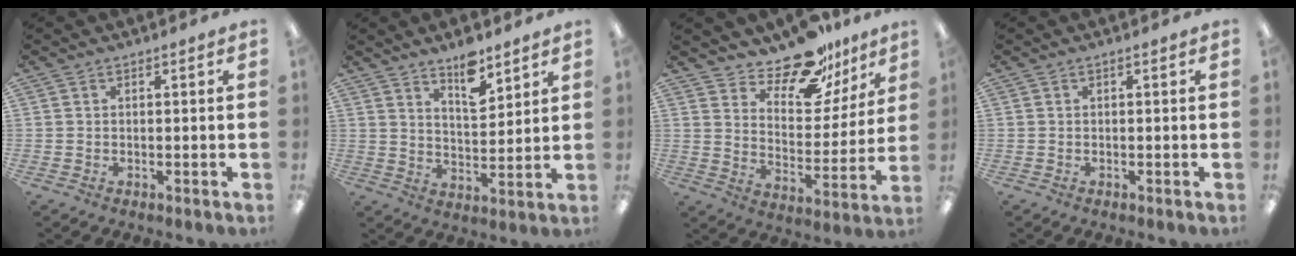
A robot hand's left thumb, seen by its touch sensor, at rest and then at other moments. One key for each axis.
{"total": 9.0, "fx": 7.0, "fy": 3.6, "fz": 4.4, "tx": -0.058, "ty": -0.044, "tz": 0.120}
{"total": 16.0, "fx": 13.6, "fy": 6.2, "fz": 5.7, "tx": -0.088, "ty": -0.108, "tz": 0.240}
{"total": 0.0}